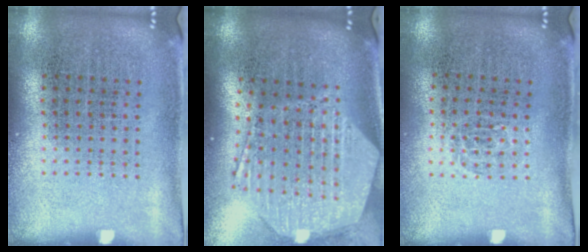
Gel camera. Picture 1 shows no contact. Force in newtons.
{"total": 3.0, "press": 2.4, "slide": 1.8}
{"total": 0.5, "press": 0.4, "slide": 0.3}